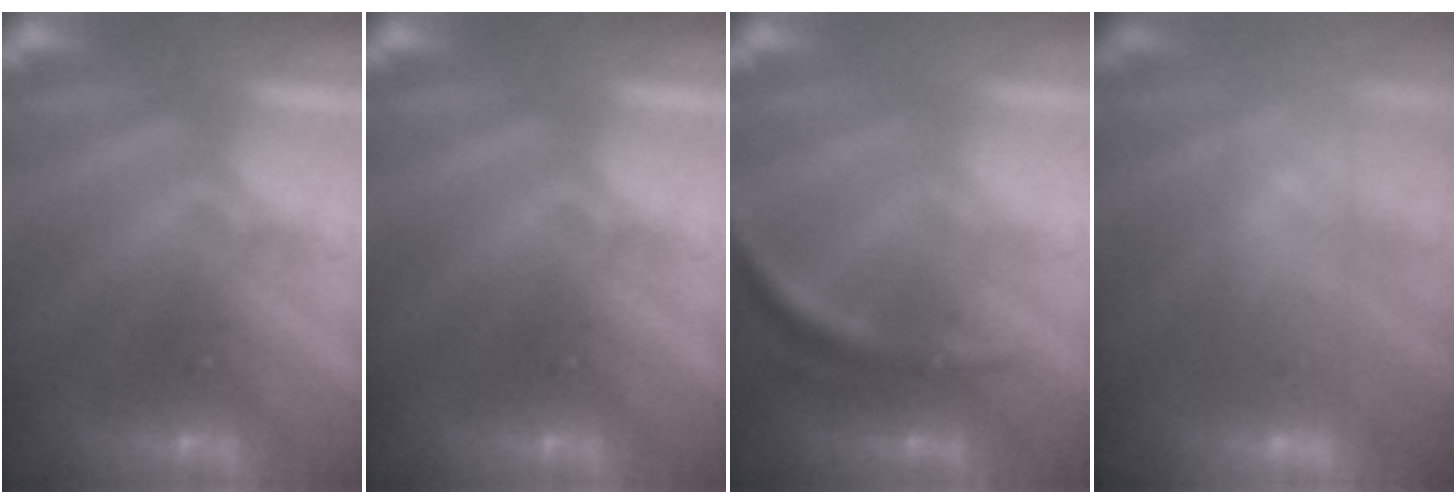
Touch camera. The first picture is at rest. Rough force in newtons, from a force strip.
{"total": 0.0}
{"total": 3.5}
{"total": 7.2}